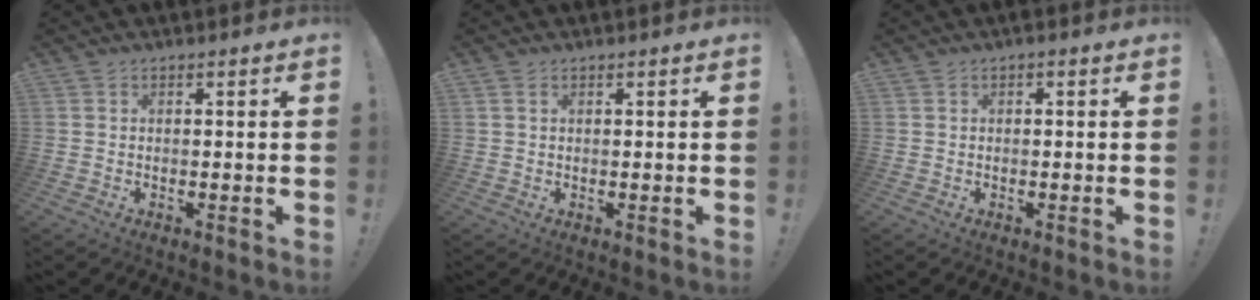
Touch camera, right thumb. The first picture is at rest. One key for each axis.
{"total": 1.1, "fx": 0.6, "fy": 0.6, "fz": 0.6, "tx": -0.019, "ty": 0.005, "tz": 0.014}
{"total": 0.8, "fx": -0.7, "fy": 0.4, "fz": 0.2, "tx": -0.002, "ty": 0.003, "tz": -0.013}